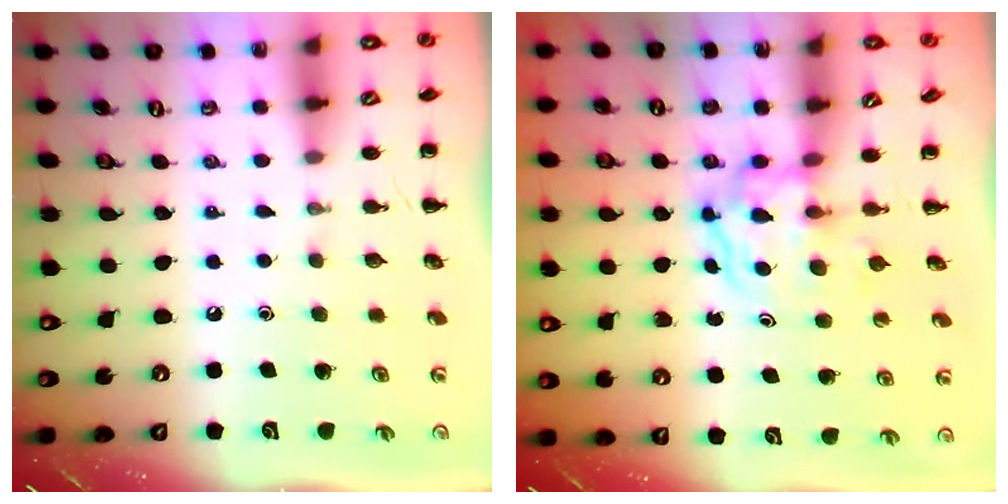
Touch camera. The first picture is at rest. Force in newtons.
{"total": 3.8, "press": 3.7, "slide": 0.5}